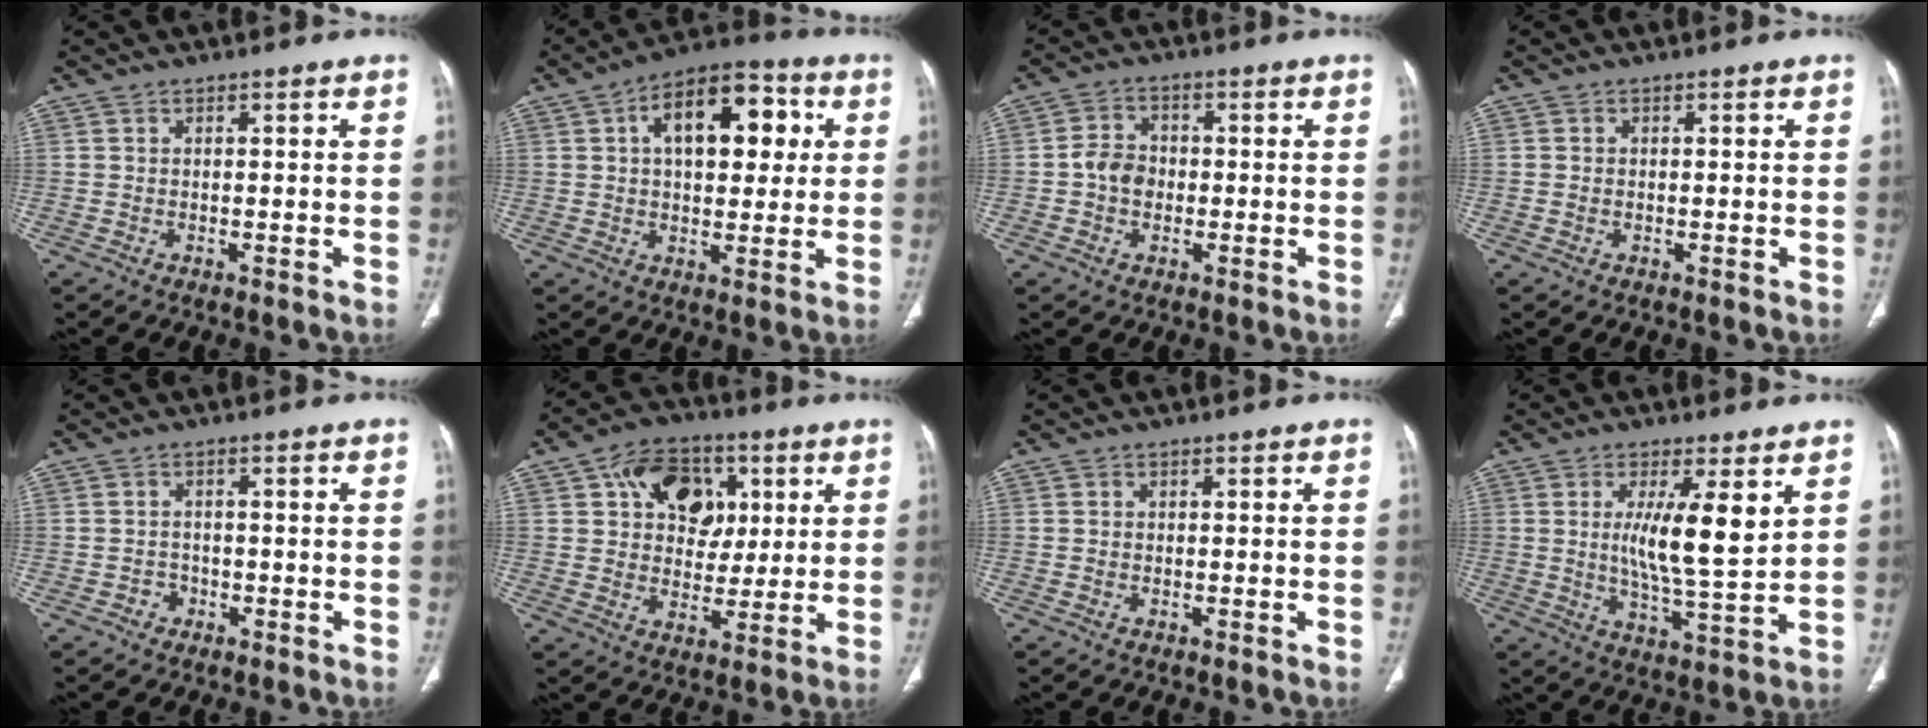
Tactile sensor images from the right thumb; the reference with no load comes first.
{"total": 15.6, "force": [3.9, 8.7, 12.3], "torque": [-0.146, 0.018, 0.054]}
{"total": 5.0, "force": [-0.7, 4.0, 2.9], "torque": [-0.037, 0.012, -0.019]}
{"total": 0.7, "force": [-0.1, 0.6, 0.4], "torque": [-0.008, 0.002, -0.001]}
{"total": 1.9, "force": [-0.9, 1.6, 0.3], "torque": [0.004, 0.009, -0.019]}
{"total": 14.1, "force": [4.7, 10.3, 8.3], "torque": [-0.081, -0.001, 0.072]}
{"total": 0.0}
{"total": 10.7, "force": [3.3, 2.4, 9.9], "torque": [-0.169, -0.038, 0.061]}